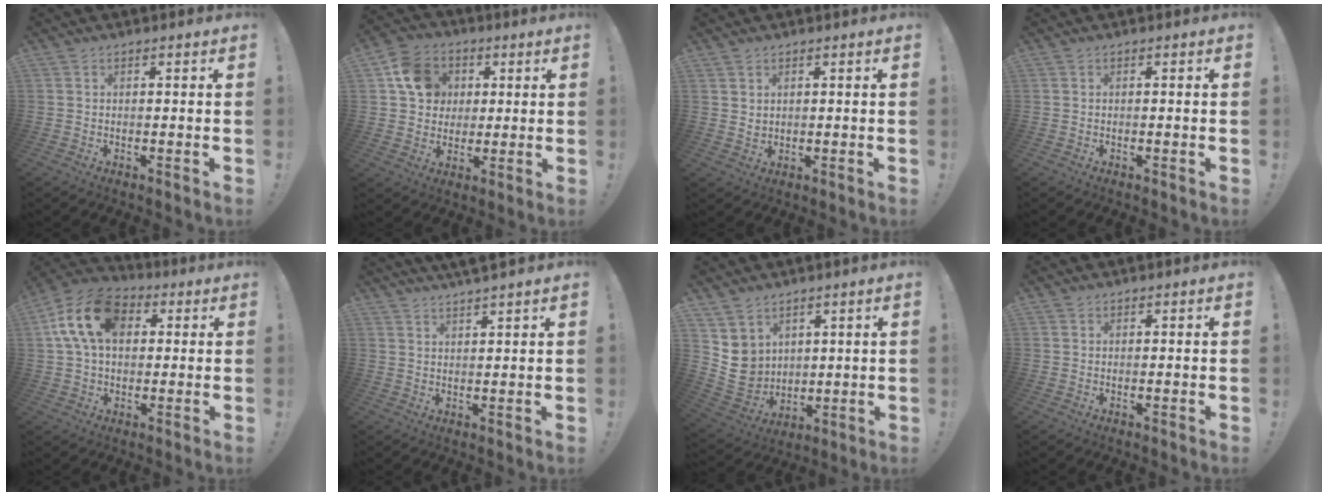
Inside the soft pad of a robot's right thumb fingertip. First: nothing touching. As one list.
[{"total": 12.5, "force": [3.8, 10.8, 5.1], "torque": [-0.063, -0.003, 0.079]}, {"total": 2.4, "force": [1.5, 1.7, 0.7], "torque": [-0.001, -0.010, 0.025]}, {"total": 0.0}, {"total": 16.2, "force": [4.1, 11.1, 11.1], "torque": [-0.190, 0.009, 0.078]}, {"total": 4.2, "force": [3.8, -0.2, 1.8], "torque": [-0.035, -0.022, 0.068]}, {"total": 8.5, "force": [4.0, 7.3, 1.9], "torque": [-0.041, -0.039, 0.085]}, {"total": 0.7, "force": [0.6, 0.3, 0.1], "torque": [0.005, -0.004, 0.011]}]